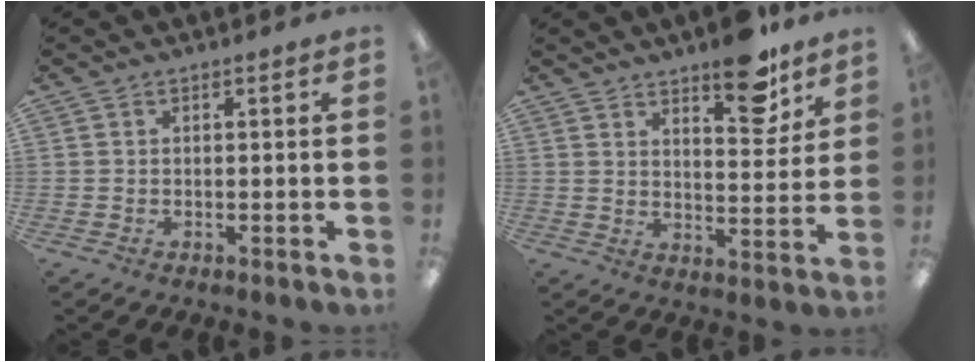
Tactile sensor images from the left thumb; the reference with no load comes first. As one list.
[{"total": 11.6, "force": [8.9, 4.1, 6.3], "torque": [-0.058, -0.065, 0.148]}]